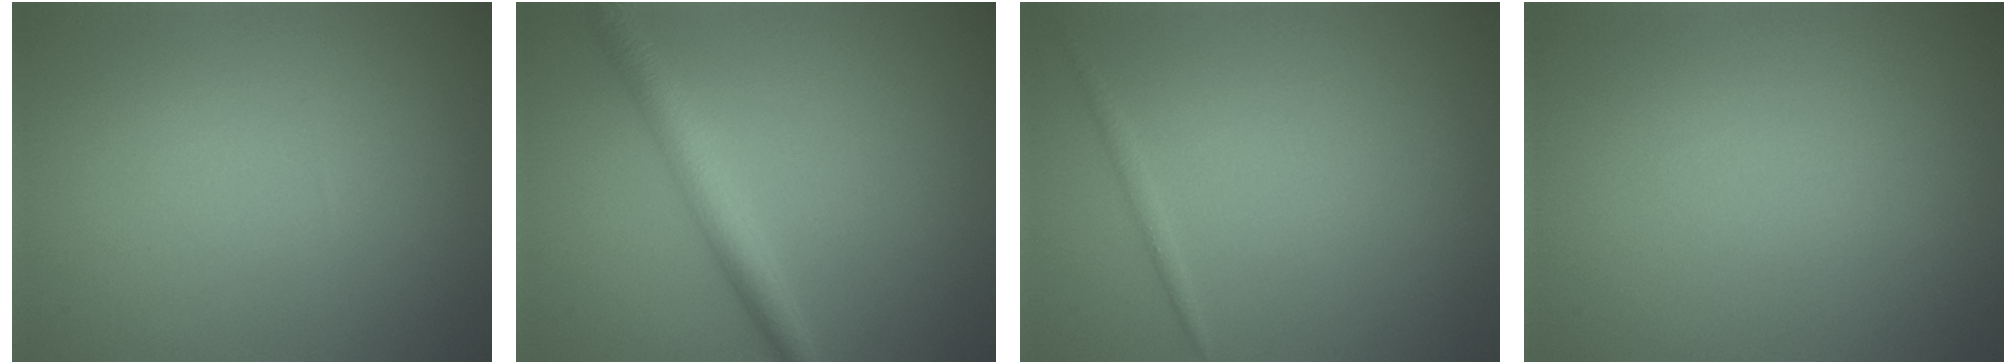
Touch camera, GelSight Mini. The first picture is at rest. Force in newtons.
{"total": 3.3, "press": 3.3, "slide": 0.1}
{"total": 0.7, "press": 0.7, "slide": 0.0}
{"total": 0.0}